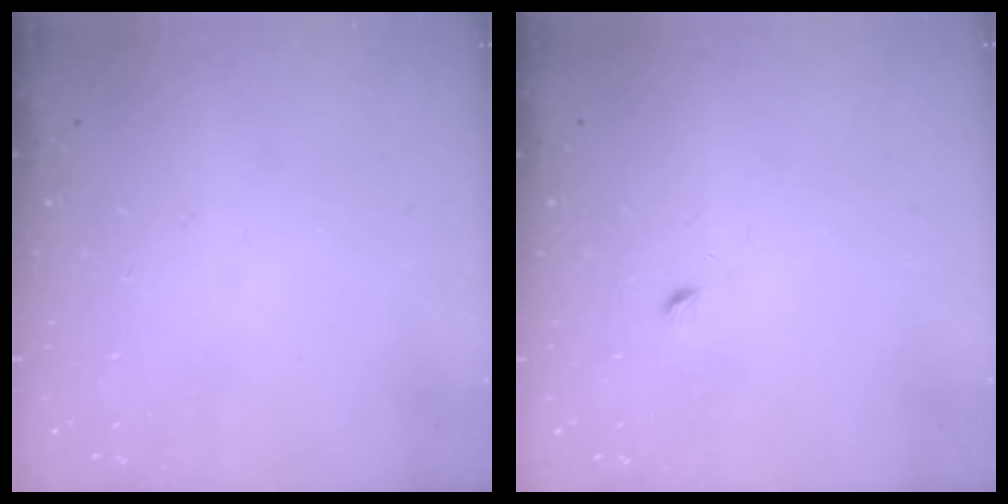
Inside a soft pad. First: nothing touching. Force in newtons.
{"total": 2.9, "press": 2.9, "slide": 0.4}